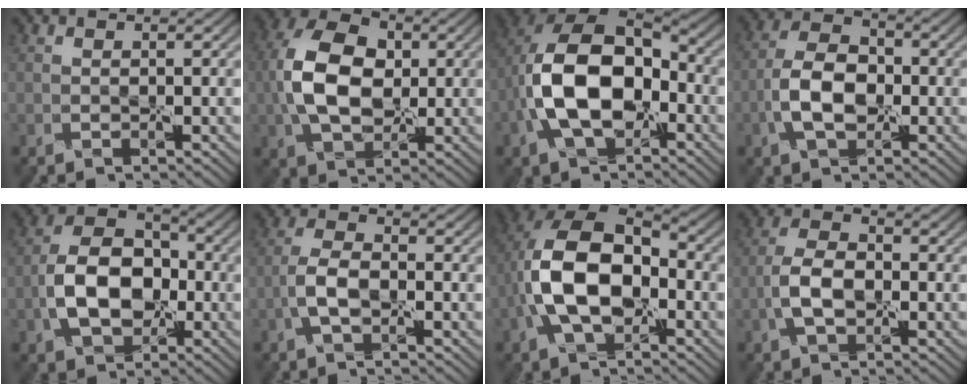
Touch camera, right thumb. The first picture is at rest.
{"total": 9.5, "force": [0.4, 6.4, 7.1], "torque": [-0.159, 0.019, -0.006]}
{"total": 12.7, "force": [-2.2, 8.1, 9.5], "torque": [-0.206, -0.003, -0.051]}
{"total": 6.3, "force": [-1.9, 3.7, 4.7], "torque": [-0.095, 0.011, -0.046]}
{"total": 9.2, "force": [-2.4, 6.2, 6.4], "torque": [-0.126, 0.009, -0.055]}
{"total": 3.3, "force": [-1.6, 1.2, 2.7], "torque": [-0.059, 0.013, -0.042]}
{"total": 11.1, "force": [-1.8, 6.9, 8.5], "torque": [-0.187, 0.005, -0.044]}
{"total": 4.4, "force": [-1.6, 2.2, 3.5], "torque": [-0.073, 0.014, -0.042]}